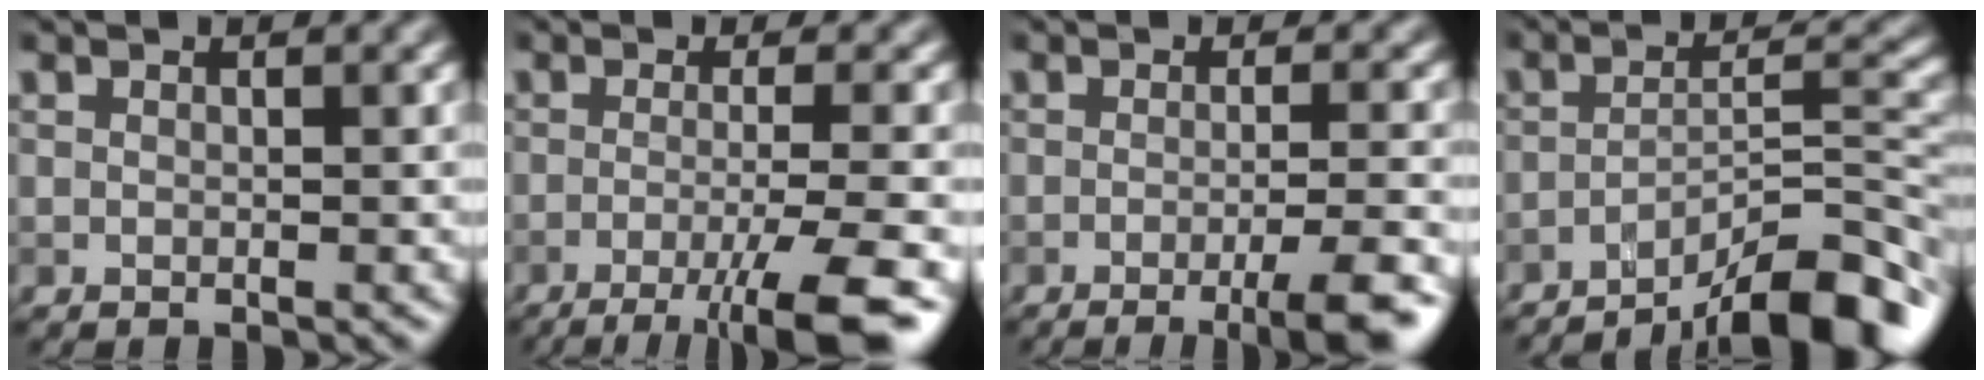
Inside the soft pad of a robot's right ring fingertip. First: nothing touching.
{"total": 7.1, "force": [-3.7, 1.3, 6.0], "torque": [-0.082, -0.003, -0.066]}
{"total": 5.5, "force": [-2.6, 1.1, 4.7], "torque": [-0.058, -0.003, -0.040]}
{"total": 10.7, "force": [-7.8, 2.3, 7.0], "torque": [-0.086, 0.013, -0.125]}